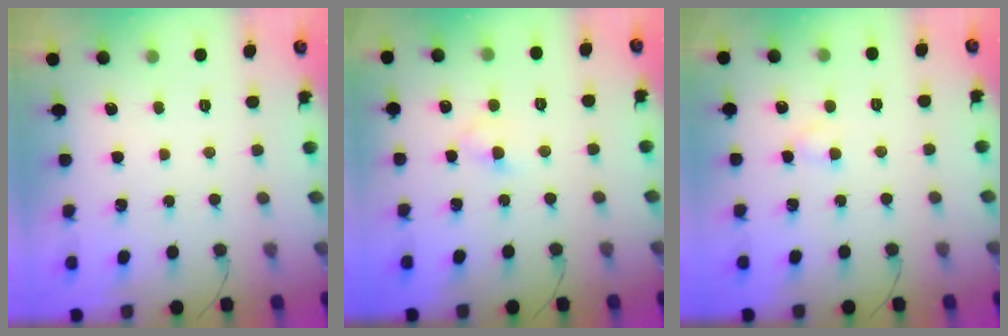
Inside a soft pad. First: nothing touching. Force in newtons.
{"total": 2.5, "press": 2.2, "slide": 1.1}
{"total": 2.2, "press": 2.0, "slide": 0.9}